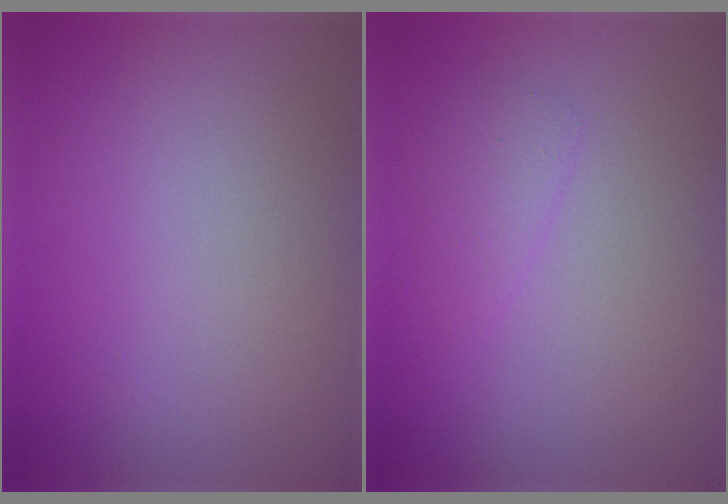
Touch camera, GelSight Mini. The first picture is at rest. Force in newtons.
{"total": 1.4, "press": 1.4, "slide": 0.1}